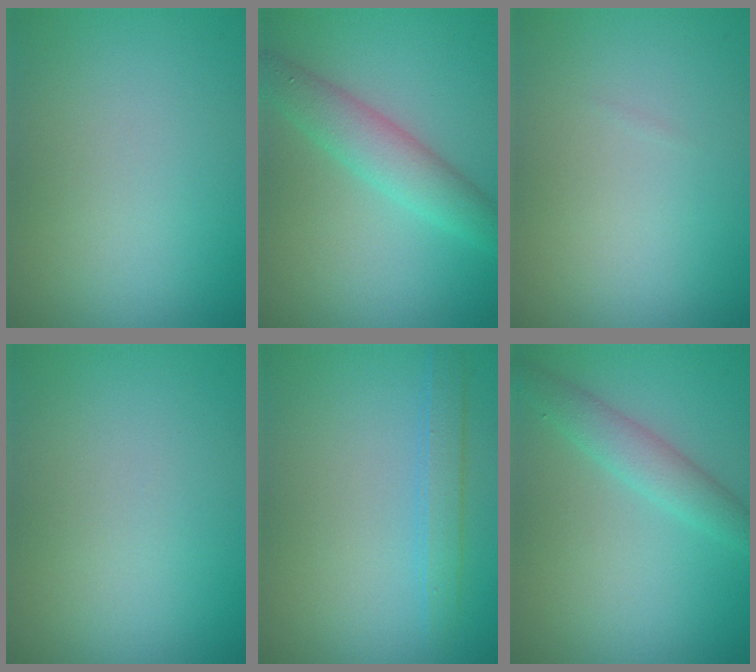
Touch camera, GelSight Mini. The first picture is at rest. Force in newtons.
{"total": 4.0, "press": 4.0, "slide": 0.1}
{"total": 0.0}
{"total": 0.0}
{"total": 1.9, "press": 1.9, "slide": 0.1}
{"total": 2.8, "press": 2.8, "slide": 0.1}